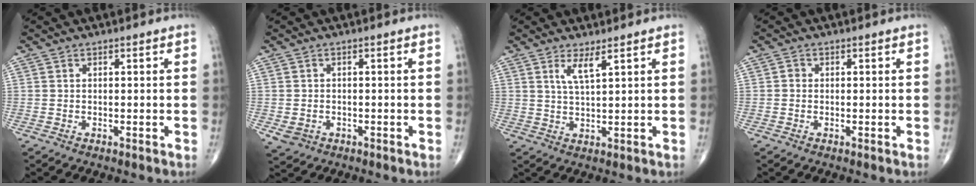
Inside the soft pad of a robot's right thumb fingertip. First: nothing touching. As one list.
[{"total": 2.8, "force": [-0.8, 2.3, 1.3], "torque": [-0.018, 0.001, -0.005]}, {"total": 3.6, "force": [2.0, 0.5, 2.9], "torque": [-0.058, -0.019, 0.043]}, {"total": 0.8, "force": [-0.1, 0.7, 0.3], "torque": [0.000, 0.002, -0.005]}]